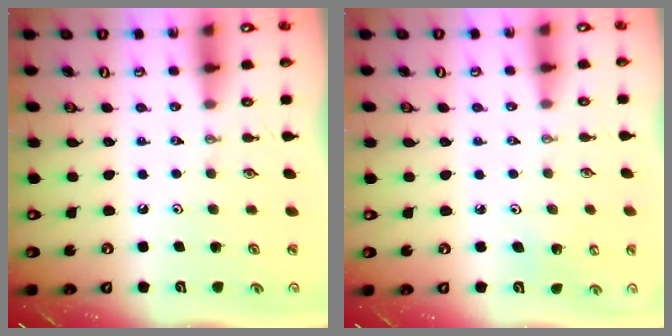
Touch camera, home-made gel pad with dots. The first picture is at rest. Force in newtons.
{"total": 2.8, "press": 2.7, "slide": 0.5}